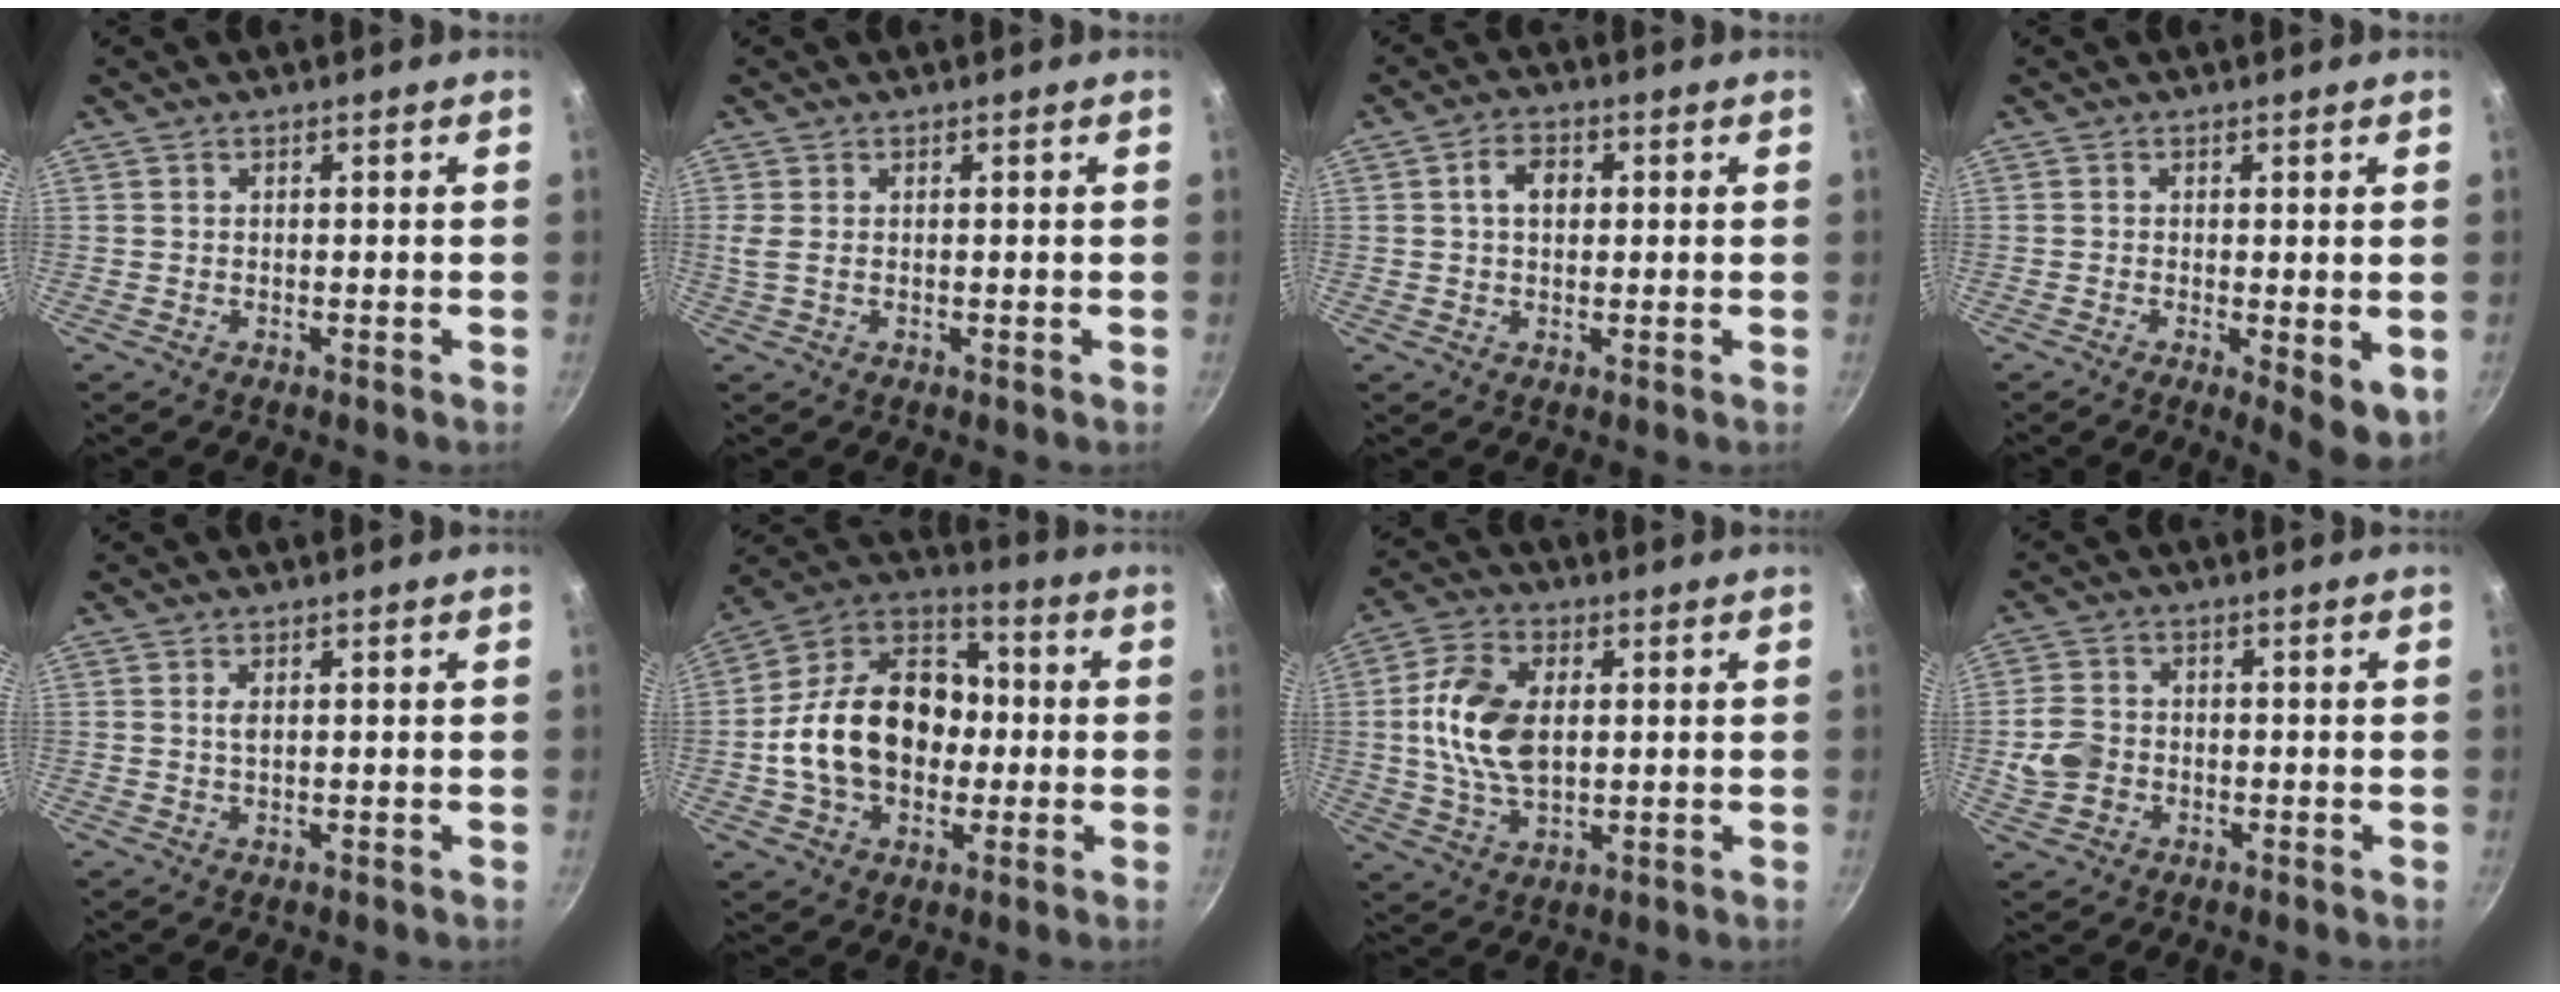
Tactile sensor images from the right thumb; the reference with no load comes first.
{"total": 1.8, "force": [0.3, 0.7, 1.6], "torque": [-0.034, -0.002, 0.007]}
{"total": 5.1, "force": [0.9, 3.6, 3.5], "torque": [-0.042, 0.009, 0.009]}
{"total": 6.2, "force": [-1.0, 2.2, 5.7], "torque": [-0.067, -0.010, -0.009]}
{"total": 1.4, "force": [0.3, 0.7, 1.2], "torque": [-0.022, 0.000, 0.005]}
{"total": 21.1, "force": [-1.4, 15.5, 14.2], "torque": [-0.216, 0.050, -0.035]}
{"total": 13.0, "force": [1.3, 8.0, 10.2], "torque": [-0.183, 0.005, 0.021]}
{"total": 7.0, "force": [-1.4, 5.6, 3.8], "torque": [-0.068, 0.014, -0.027]}